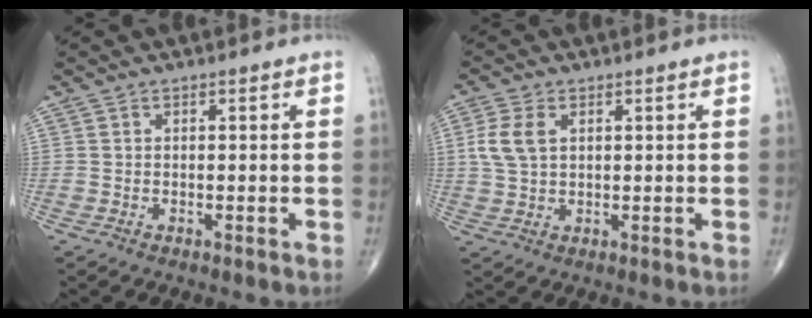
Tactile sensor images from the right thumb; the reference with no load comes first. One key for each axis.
{"total": 5.6, "fx": 1.4, "fy": 3.4, "fz": 4.1, "tx": -0.096, "ty": 0.005, "tz": 0.029}